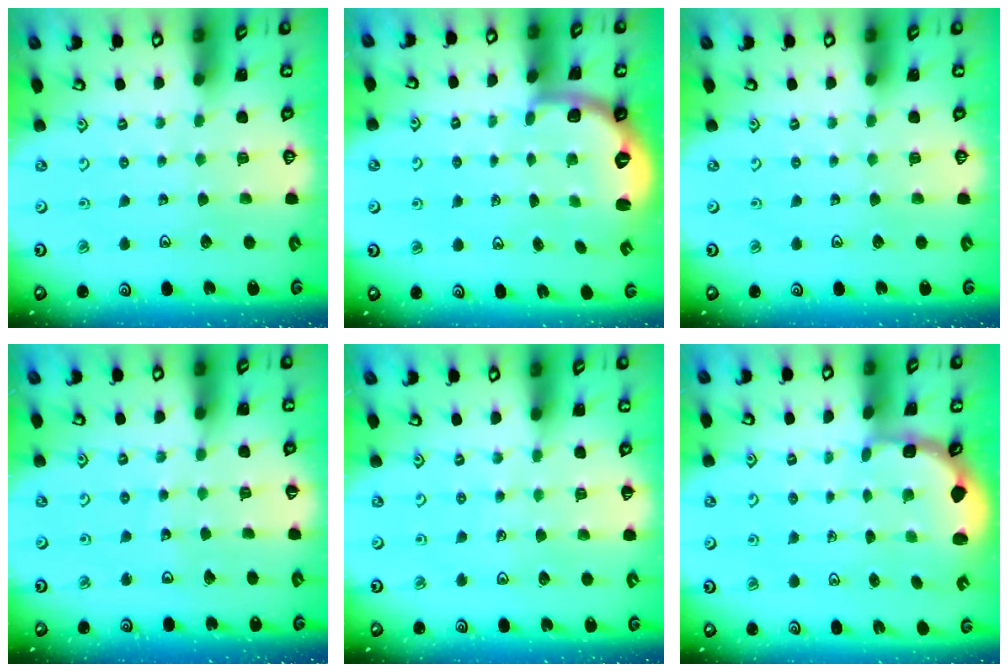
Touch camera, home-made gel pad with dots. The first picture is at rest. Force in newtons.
{"total": 2.6, "press": 1.5, "slide": 2.2}
{"total": 0.0}
{"total": 4.1, "press": 4.0, "slide": 0.7}
{"total": 5.4, "press": 5.3, "slide": 0.9}
{"total": 2.6, "press": 1.9, "slide": 1.8}